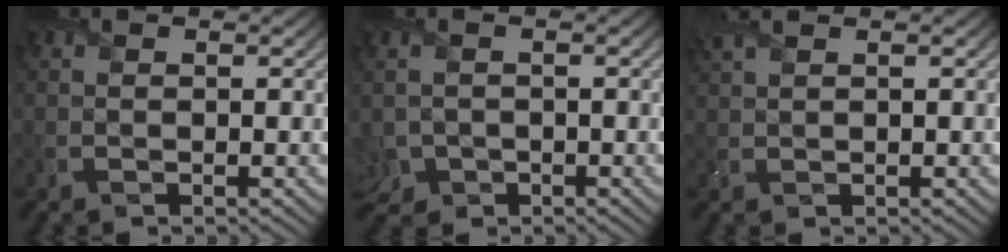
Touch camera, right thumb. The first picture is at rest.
{"total": 3.2, "force": [-1.3, 2.6, 1.3], "torque": [-0.040, -0.012, -0.028]}
{"total": 2.0, "force": [1.5, 0.3, 1.2], "torque": [-0.034, 0.012, 0.037]}